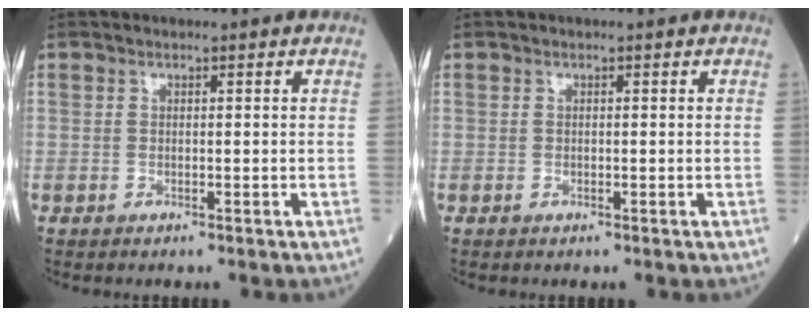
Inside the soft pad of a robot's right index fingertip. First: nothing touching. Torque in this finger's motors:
{"motor_torque": [-0.13, -0.03, -0.03, -0.01]}